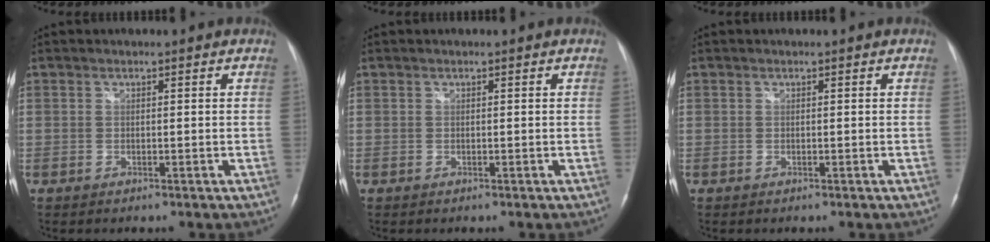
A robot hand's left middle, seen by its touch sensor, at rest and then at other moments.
{"total": 0.0}
{"total": 0.0}